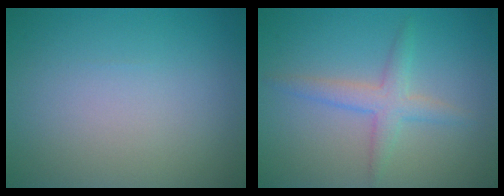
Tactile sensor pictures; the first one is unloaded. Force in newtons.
{"total": 2.7, "press": 2.7, "slide": 0.1}